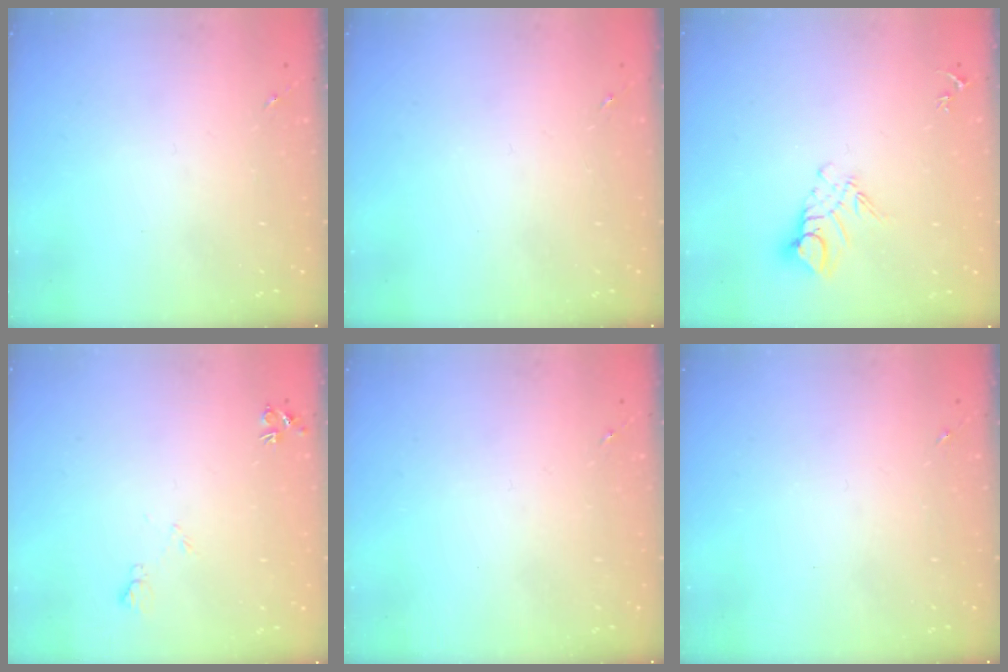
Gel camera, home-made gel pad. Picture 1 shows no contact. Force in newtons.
{"total": 0.0}
{"total": 9.1, "press": 9.1, "slide": 0.9}
{"total": 5.2, "press": 5.1, "slide": 1.0}
{"total": 0.0}
{"total": 0.0}